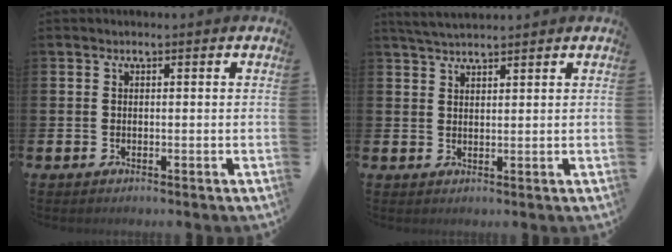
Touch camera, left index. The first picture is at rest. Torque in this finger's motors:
{"motor_torque": [0.01, -0.03, 0.25, 0.09]}